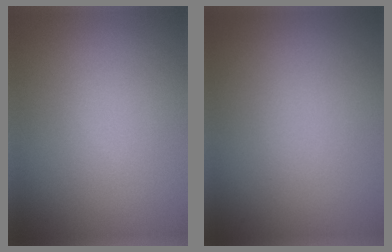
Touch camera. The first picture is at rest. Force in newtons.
{"total": 0.0}